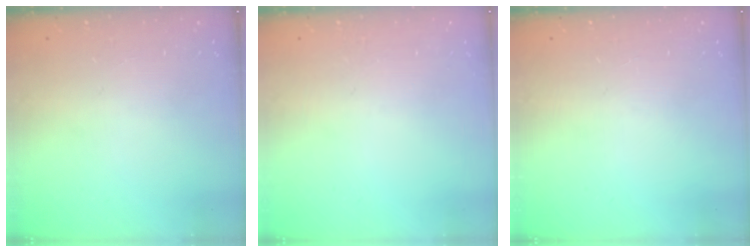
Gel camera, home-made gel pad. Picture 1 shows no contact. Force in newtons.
{"total": 0.0}
{"total": 0.0}